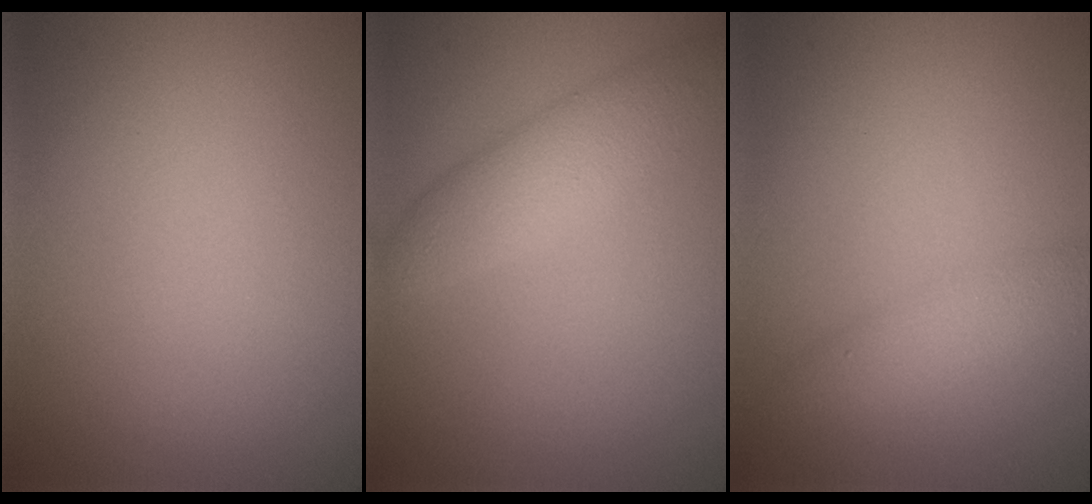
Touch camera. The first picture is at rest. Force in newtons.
{"total": 3.3, "press": 3.3, "slide": 0.1}
{"total": 2.6, "press": 2.6, "slide": 0.0}